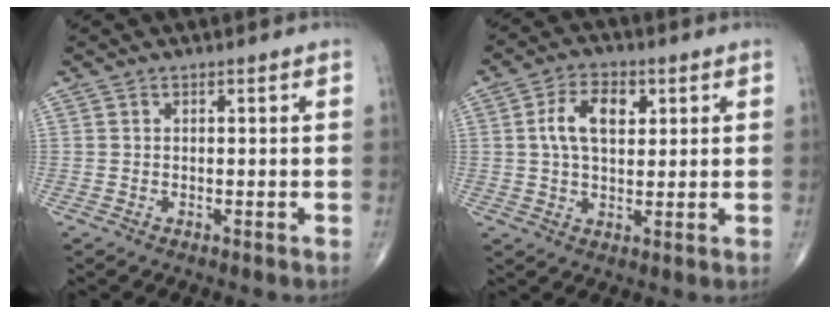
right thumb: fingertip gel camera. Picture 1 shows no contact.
{"total": 8.2, "force": [2.1, 4.8, 6.2], "torque": [-0.102, 0.005, 0.035]}